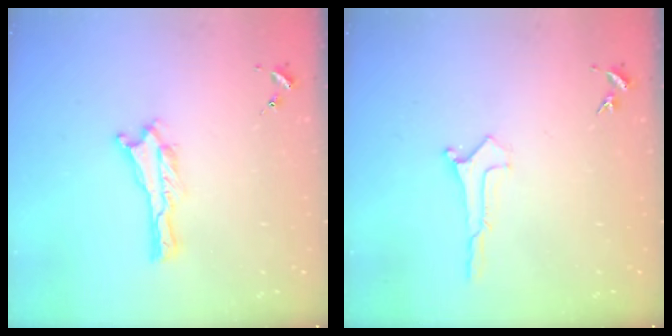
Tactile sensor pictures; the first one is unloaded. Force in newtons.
{"total": 0.0}